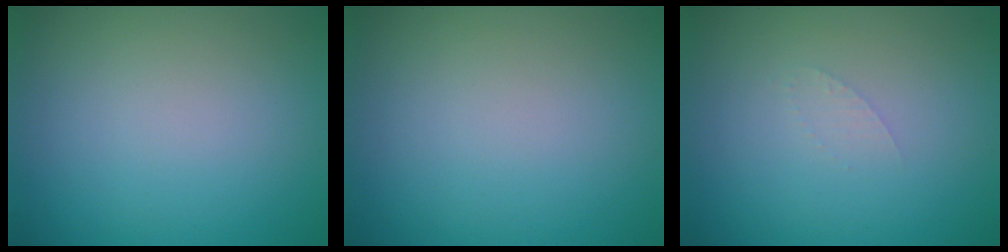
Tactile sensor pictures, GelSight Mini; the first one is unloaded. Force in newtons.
{"total": 0.0}
{"total": 0.7, "press": 0.7, "slide": 0.1}